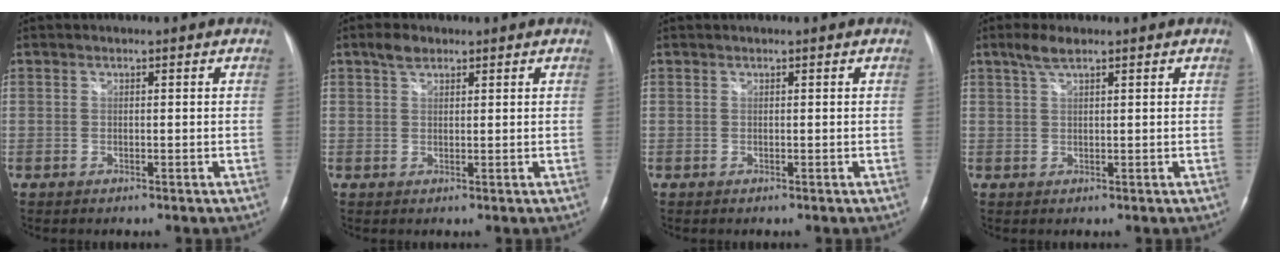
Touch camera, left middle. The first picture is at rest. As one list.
[{"total": 2.5, "force": [1.8, 1.2, 1.2], "torque": [-0.028, 0.008, 0.034]}, {"total": 0.5, "force": [0.4, -0.3, 0.3], "torque": [-0.007, 0.014, 0.010]}, {"total": 2.9, "force": [2.1, 0.5, 1.9], "torque": [-0.045, 0.007, 0.044]}]